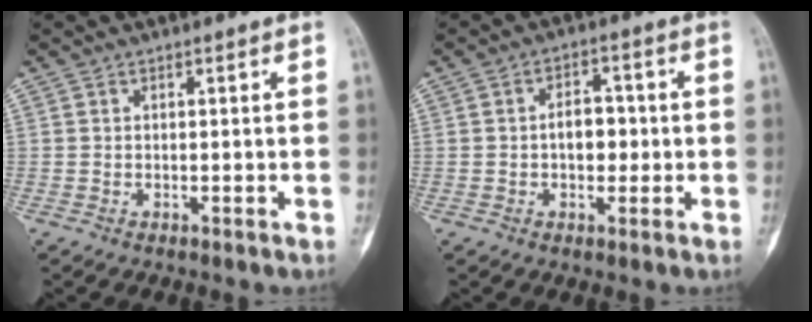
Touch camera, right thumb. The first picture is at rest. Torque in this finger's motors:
{"motor_torque": [0.68, 0.57, 0.34, -0.48, 0.11]}